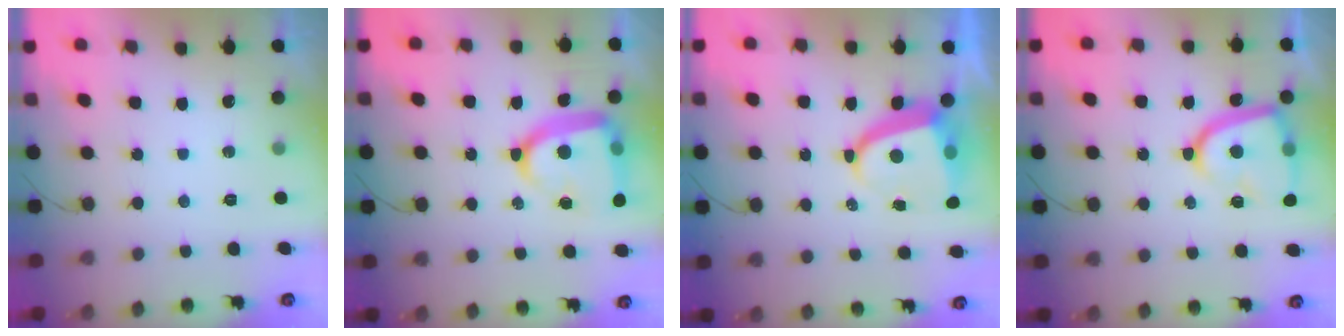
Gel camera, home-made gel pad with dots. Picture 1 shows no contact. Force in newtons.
{"total": 16.7, "press": 16.6, "slide": 1.6}
{"total": 8.3, "press": 8.2, "slide": 1.0}
{"total": 15.9, "press": 15.8, "slide": 1.4}